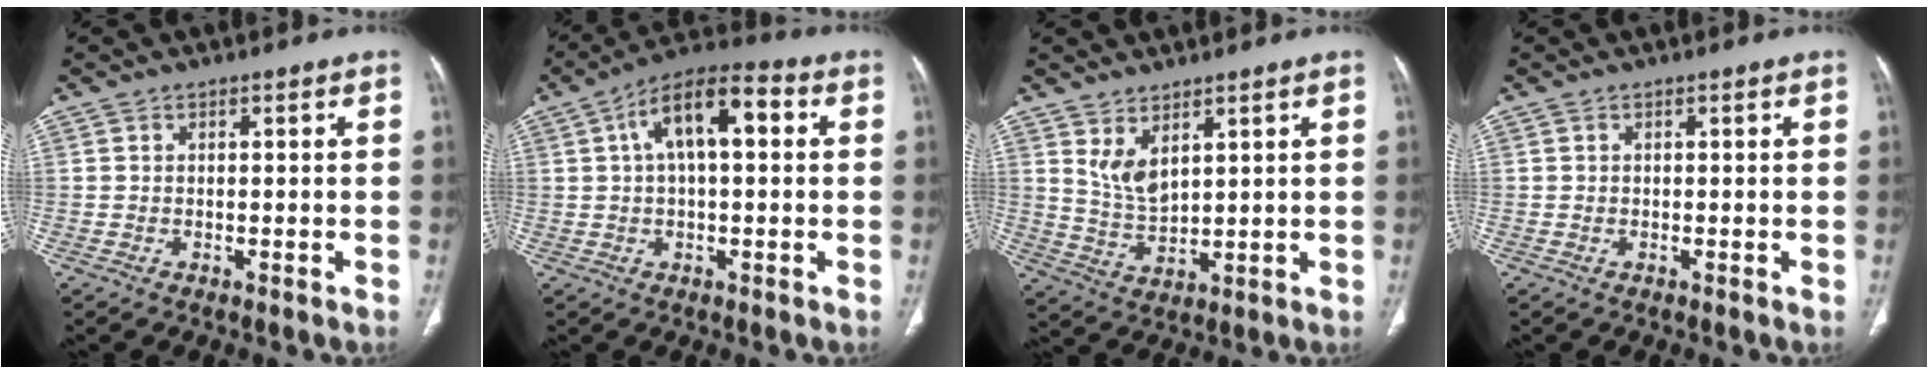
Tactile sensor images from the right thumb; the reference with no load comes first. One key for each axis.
{"total": 12.0, "fx": 2.8, "fy": 5.3, "fz": 10.4, "tx": -0.174, "ty": 0.032, "tz": 0.038}
{"total": 5.8, "fx": 3.2, "fy": 2.6, "fz": 4.1, "tx": -0.076, "ty": -0.031, "tz": 0.076}
{"total": 0.0}